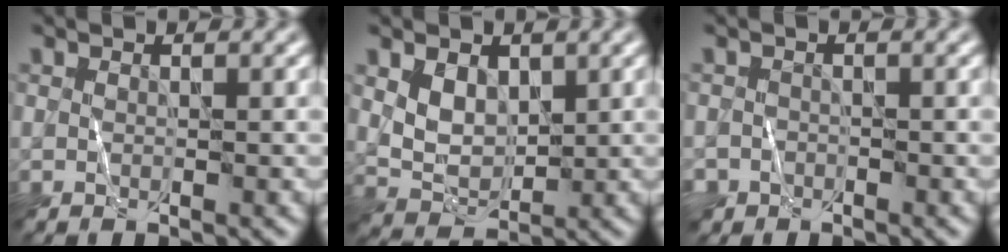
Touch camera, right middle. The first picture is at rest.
{"total": 3.2, "force": [1.2, 2.2, 1.9], "torque": [-0.040, -0.006, 0.026]}
{"total": 2.0, "force": [-1.4, 1.4, -0.1], "torque": [0.014, 0.005, -0.026]}